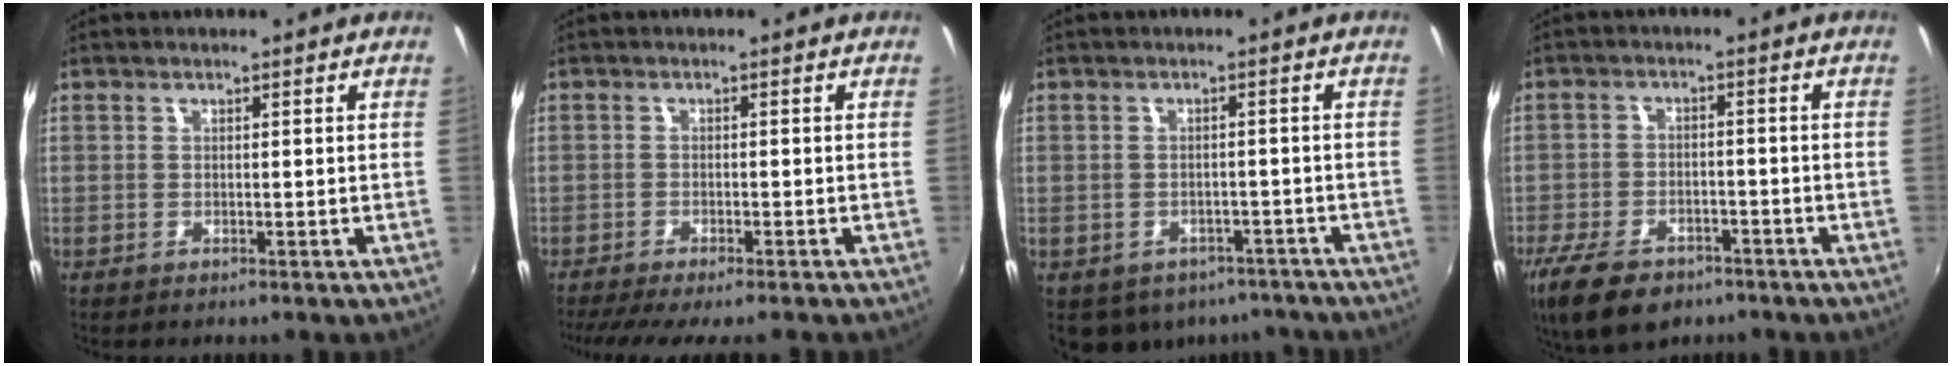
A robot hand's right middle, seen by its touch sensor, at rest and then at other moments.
{"total": 8.3, "force": [-7.0, 0.6, 4.4], "torque": [-0.093, -0.031, -0.112]}
{"total": 11.2, "force": [-7.6, 7.1, 4.1], "torque": [-0.087, -0.003, -0.085]}
{"total": 12.3, "force": [-8.2, 6.4, 6.6], "torque": [-0.161, -0.026, -0.141]}